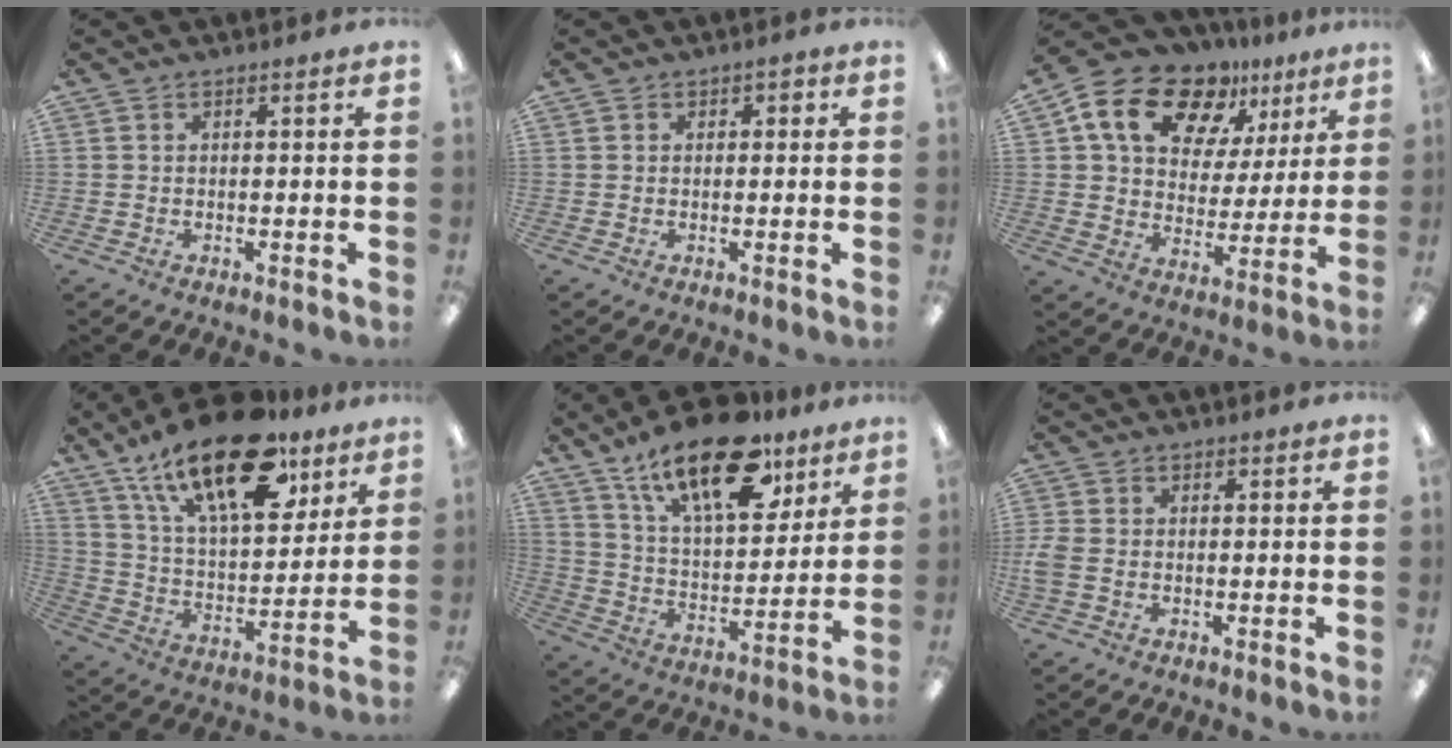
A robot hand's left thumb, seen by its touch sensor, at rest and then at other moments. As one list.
[{"total": 1.2, "force": [0.2, 1.1, 0.5], "torque": [-0.009, 0.005, 0.003]}, {"total": 17.2, "force": [10.9, 10.7, 8.0], "torque": [-0.141, -0.059, 0.199]}, {"total": 23.3, "force": [15.4, 10.0, 14.4], "torque": [-0.232, -0.081, 0.264]}, {"total": 20.5, "force": [14.1, 8.6, 12.1], "torque": [-0.201, -0.071, 0.242]}, {"total": 3.2, "force": [-0.7, 2.1, 2.4], "torque": [-0.053, 0.002, -0.014]}]